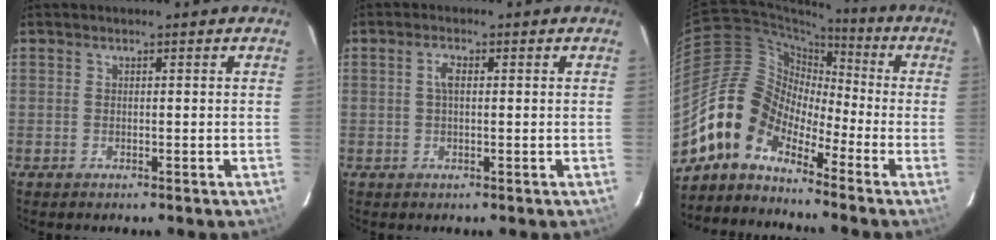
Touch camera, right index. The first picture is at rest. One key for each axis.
{"total": 2.1, "fx": 0.3, "fy": 0.9, "fz": 1.8, "tx": -0.039, "ty": 0.007, "tz": 0.005}
{"total": 10.9, "fx": -7.8, "fy": 6.5, "fz": 3.8, "tx": -0.072, "ty": 0.035, "tz": -0.170}